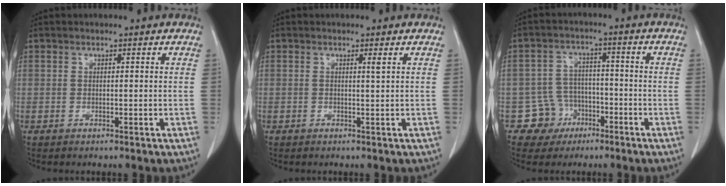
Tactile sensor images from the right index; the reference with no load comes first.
{"total": 0.6, "force": [0.2, -0.2, 0.5], "torque": [-0.015, -0.003, 0.005]}
{"total": 6.1, "force": [-3.0, 5.3, -0.2], "torque": [0.014, 0.016, -0.046]}